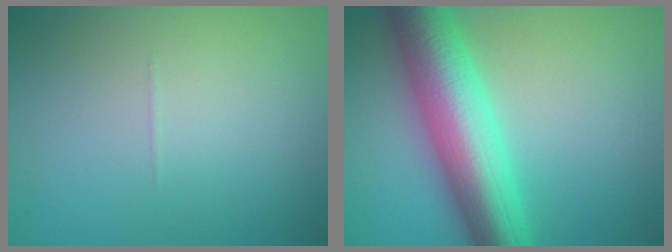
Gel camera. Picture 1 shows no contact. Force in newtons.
{"total": 10.0, "press": 10.0, "slide": 0.2}